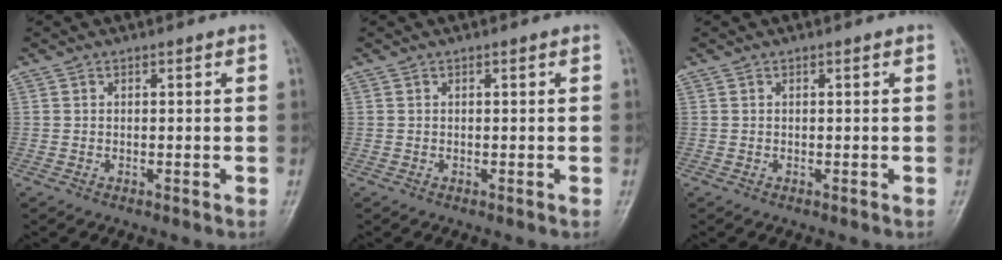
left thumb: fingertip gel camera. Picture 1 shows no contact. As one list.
[{"total": 0.0}, {"total": 0.0}]